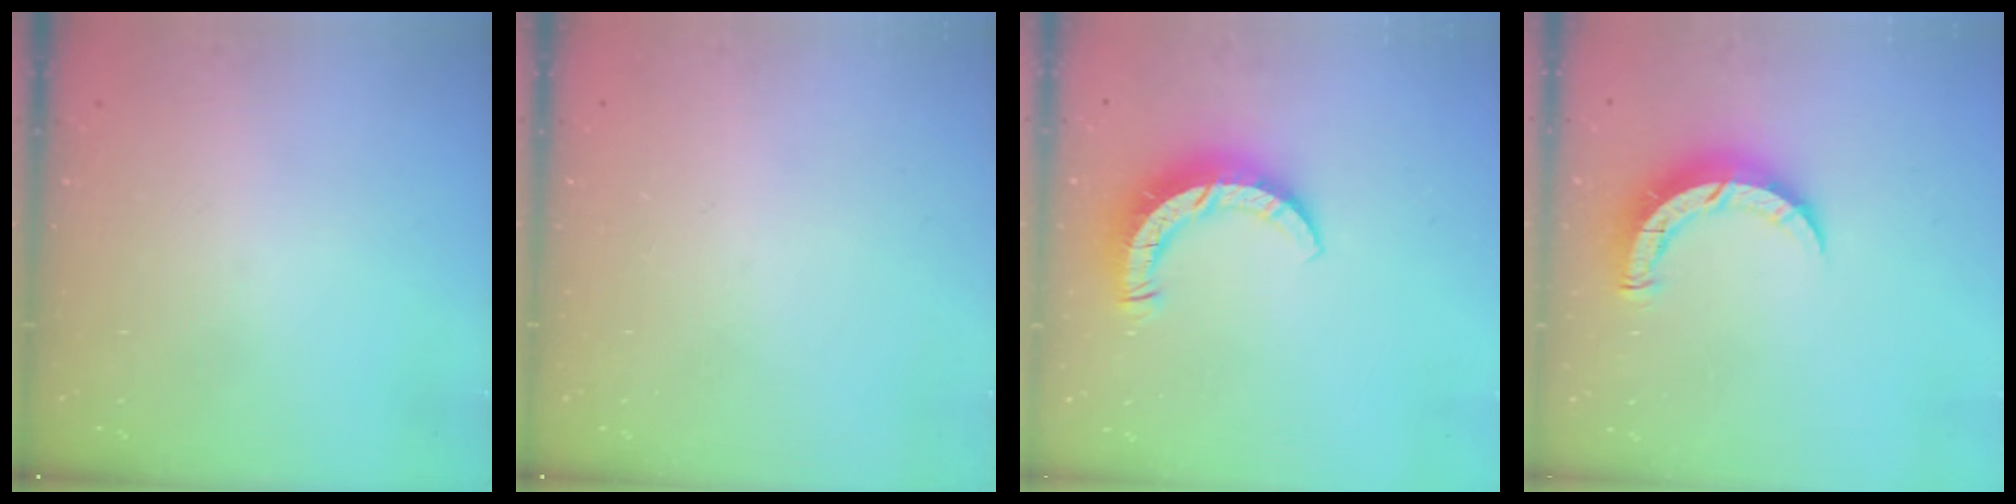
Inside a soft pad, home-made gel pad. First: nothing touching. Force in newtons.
{"total": 0.0}
{"total": 9.0, "press": 8.9, "slide": 1.0}
{"total": 8.1, "press": 8.1, "slide": 0.5}